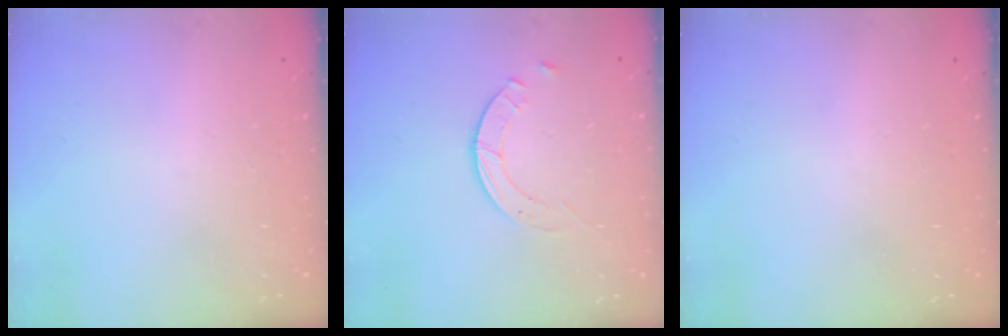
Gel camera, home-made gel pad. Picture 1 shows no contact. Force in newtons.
{"total": 2.3, "press": 2.3, "slide": 0.3}
{"total": 0.0}